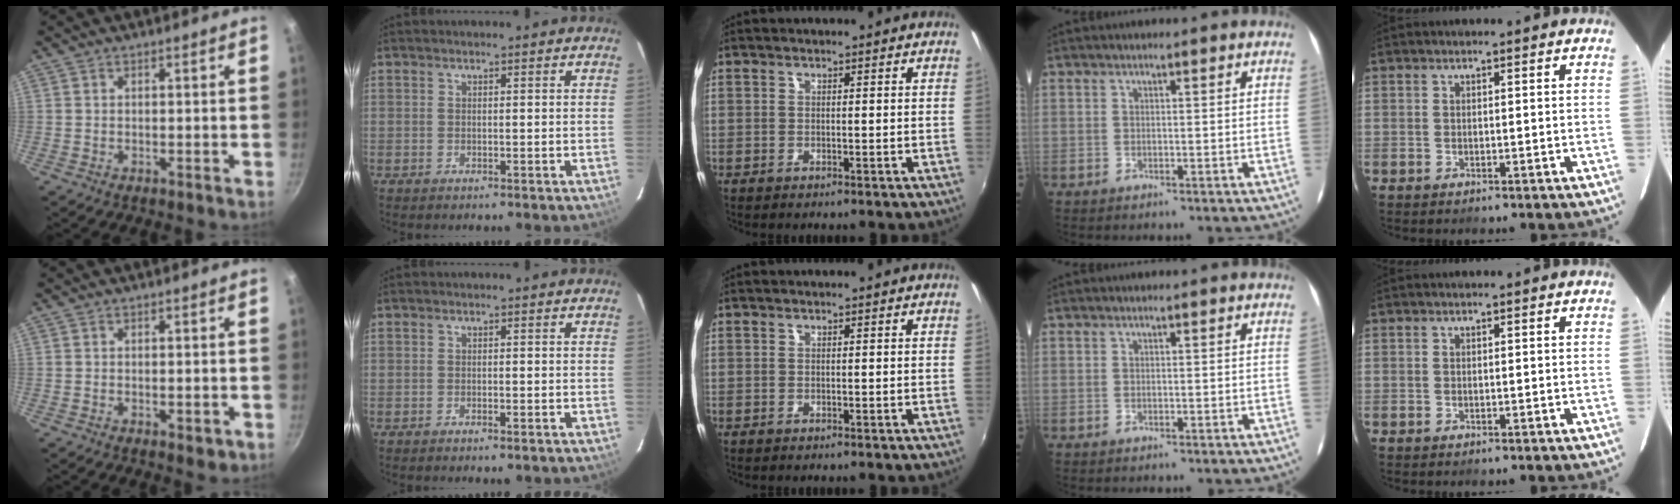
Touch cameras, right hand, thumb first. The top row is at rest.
{"thumb": {"total": 2.6, "force": [-0.9, 1.2, 2.1], "torque": [-0.030, -0.004, -0.012]}, "index": {"total": 1.0, "force": [-0.9, 0.2, 0.5], "torque": [-0.011, 0.000, -0.015]}}